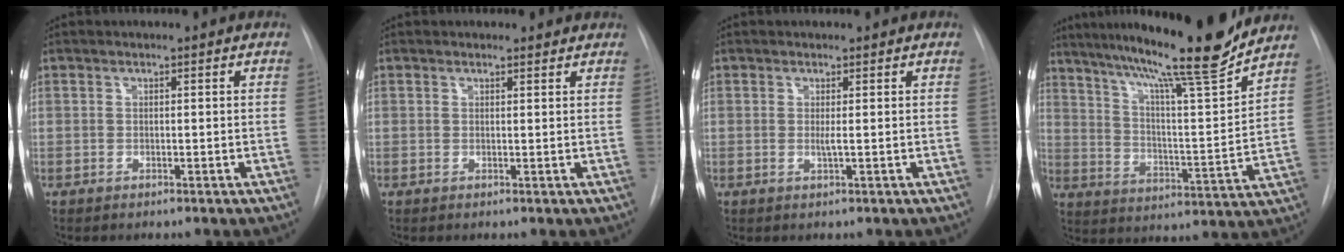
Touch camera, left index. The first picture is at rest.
{"total": 1.2, "force": [1.1, 0.5, -0.1], "torque": [-0.005, -0.005, 0.006]}
{"total": 0.8, "force": [-0.2, -0.2, 0.7], "torque": [-0.020, -0.007, -0.004]}
{"total": 18.7, "force": [15.8, -1.0, 10.1], "torque": [-0.161, -0.029, 0.238]}